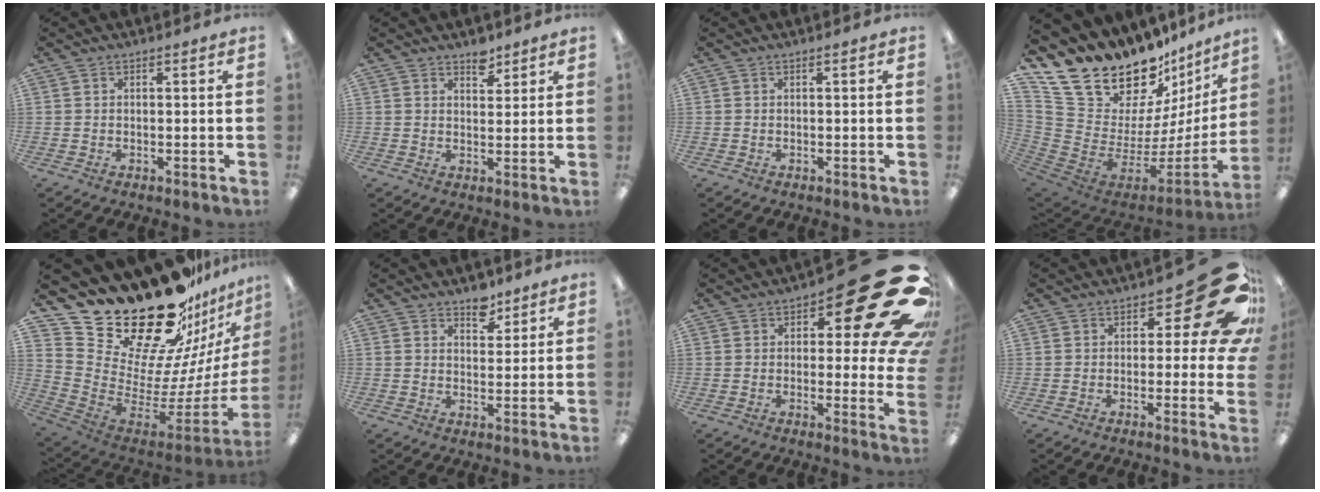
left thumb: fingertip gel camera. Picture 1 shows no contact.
{"total": 3.7, "force": [3.0, 1.8, 1.4], "torque": [0.001, -0.020, 0.049]}
{"total": 0.7, "force": [0.2, 0.2, 0.6], "torque": [-0.014, 0.002, 0.004]}
{"total": 24.8, "force": [20.1, 10.7, 9.9], "torque": [-0.177, -0.162, 0.388]}
{"total": 31.7, "force": [23.9, 14.2, 15.2], "torque": [-0.245, -0.208, 0.463]}
{"total": 5.6, "force": [4.3, 3.1, 1.8], "torque": [0.000, -0.029, 0.071]}
{"total": 23.7, "force": [11.1, 9.0, 19.0], "torque": [-0.217, -0.075, 0.186]}
{"total": 17.1, "force": [8.2, 6.3, 13.6], "torque": [-0.170, -0.055, 0.135]}